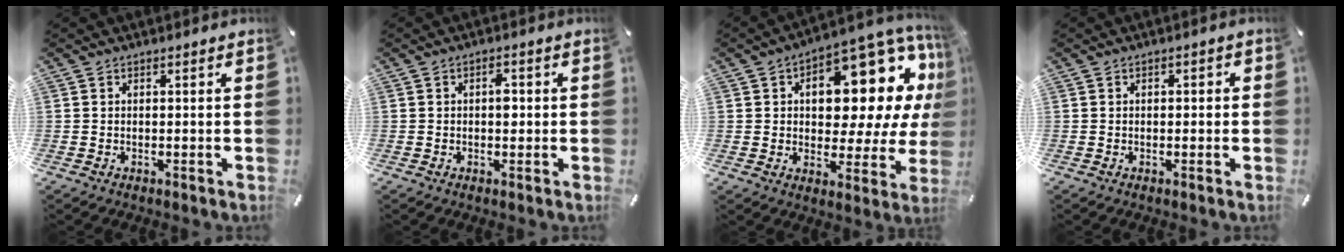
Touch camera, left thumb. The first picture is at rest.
{"total": 2.4, "force": [0.1, 1.5, 1.9], "torque": [-0.022, -0.001, -0.004]}
{"total": 17.9, "force": [7.3, 9.4, 13.4], "torque": [-0.158, -0.074, 0.108]}
{"total": 1.0, "force": [-0.3, 0.8, 0.5], "torque": [-0.010, 0.005, -0.008]}